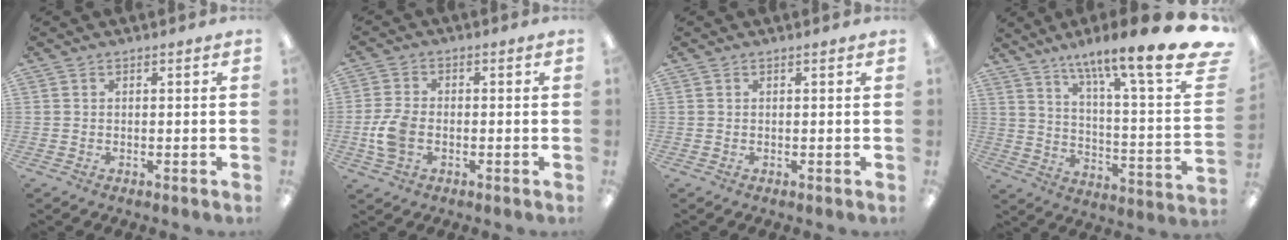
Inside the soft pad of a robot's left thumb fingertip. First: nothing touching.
{"total": 7.6, "force": [-1.5, 5.0, 5.5], "torque": [-0.121, 0.008, -0.029]}
{"total": 0.0}
{"total": 16.9, "force": [11.7, 1.7, 12.1], "torque": [-0.187, -0.091, 0.172]}